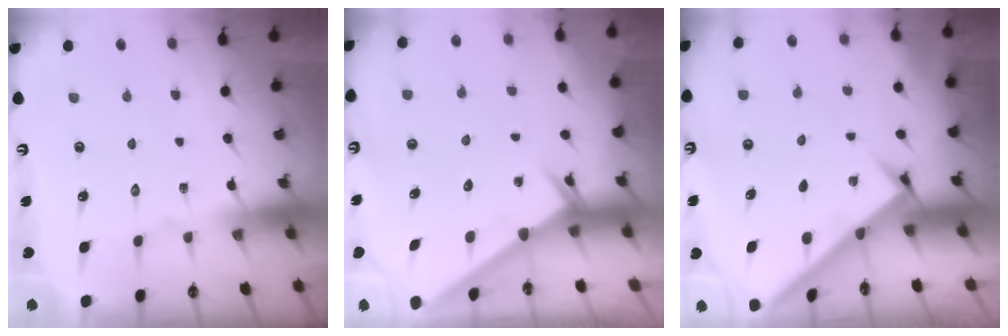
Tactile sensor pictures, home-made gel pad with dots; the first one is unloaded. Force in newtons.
{"total": 2.6, "press": 2.6, "slide": 0.0}
{"total": 2.5, "press": 2.5, "slide": 0.3}